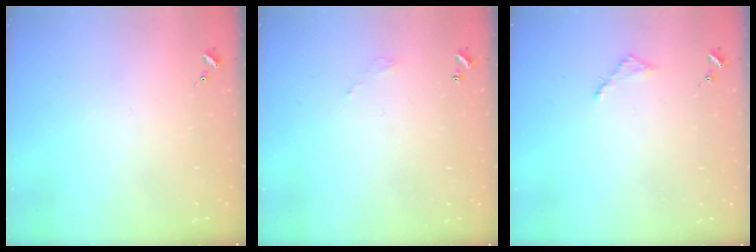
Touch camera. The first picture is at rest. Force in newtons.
{"total": 3.0, "press": 3.0, "slide": 0.2}
{"total": 2.8, "press": 2.7, "slide": 0.3}